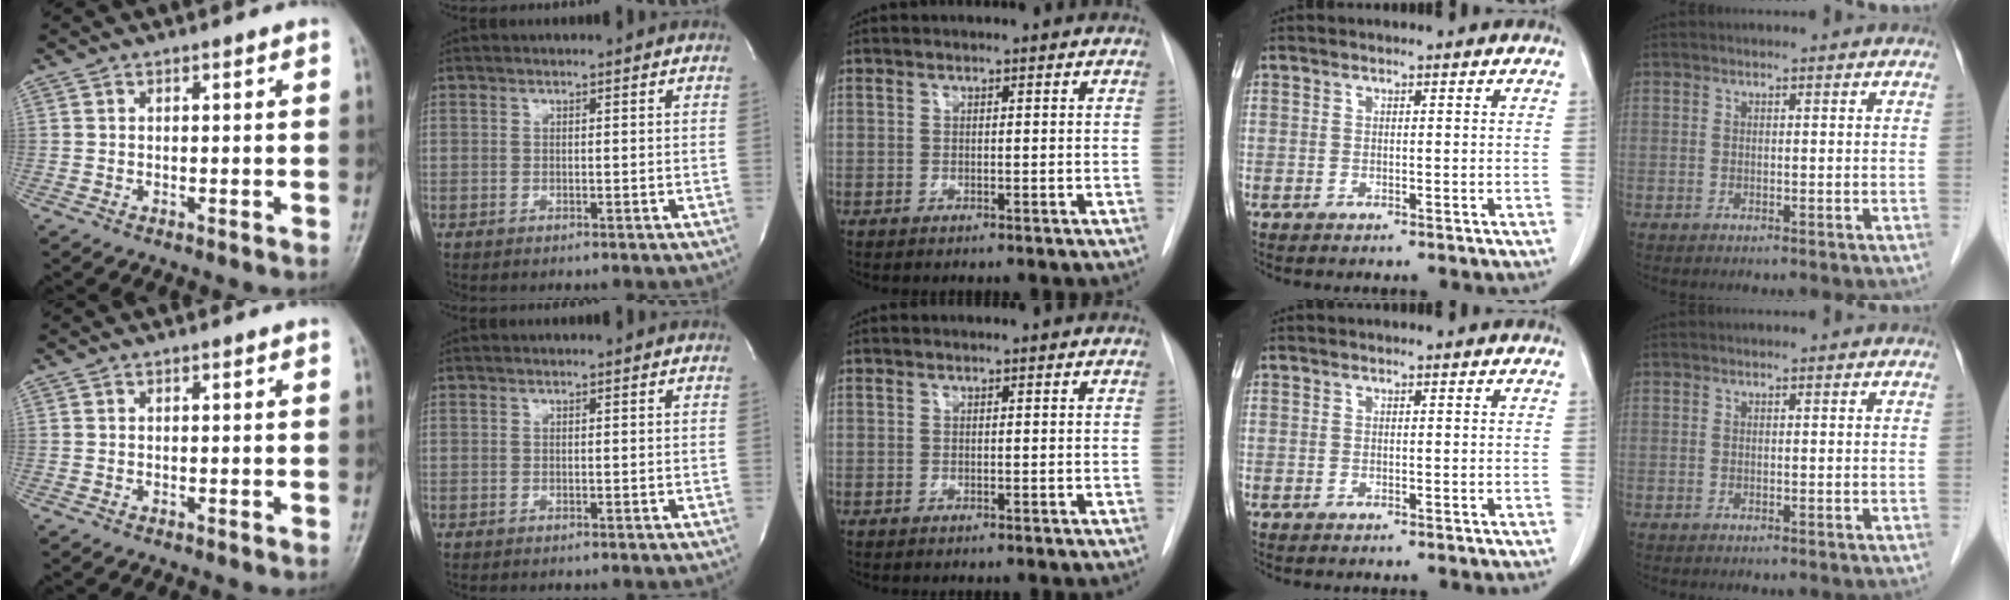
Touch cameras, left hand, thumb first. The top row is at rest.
{}